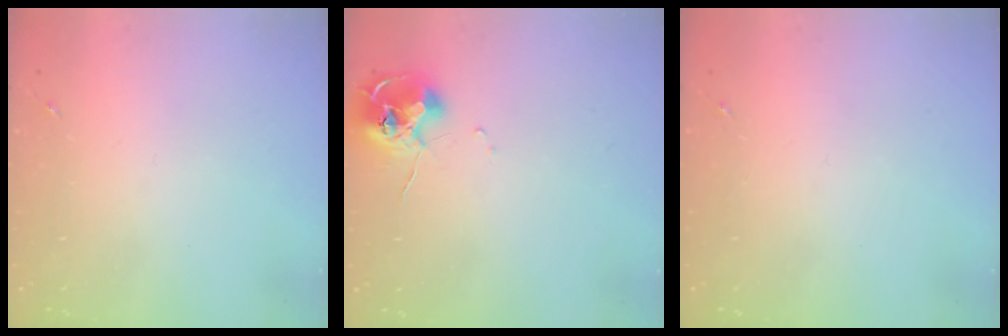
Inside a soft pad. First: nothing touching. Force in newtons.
{"total": 9.8, "press": 9.8, "slide": 0.5}
{"total": 0.0}